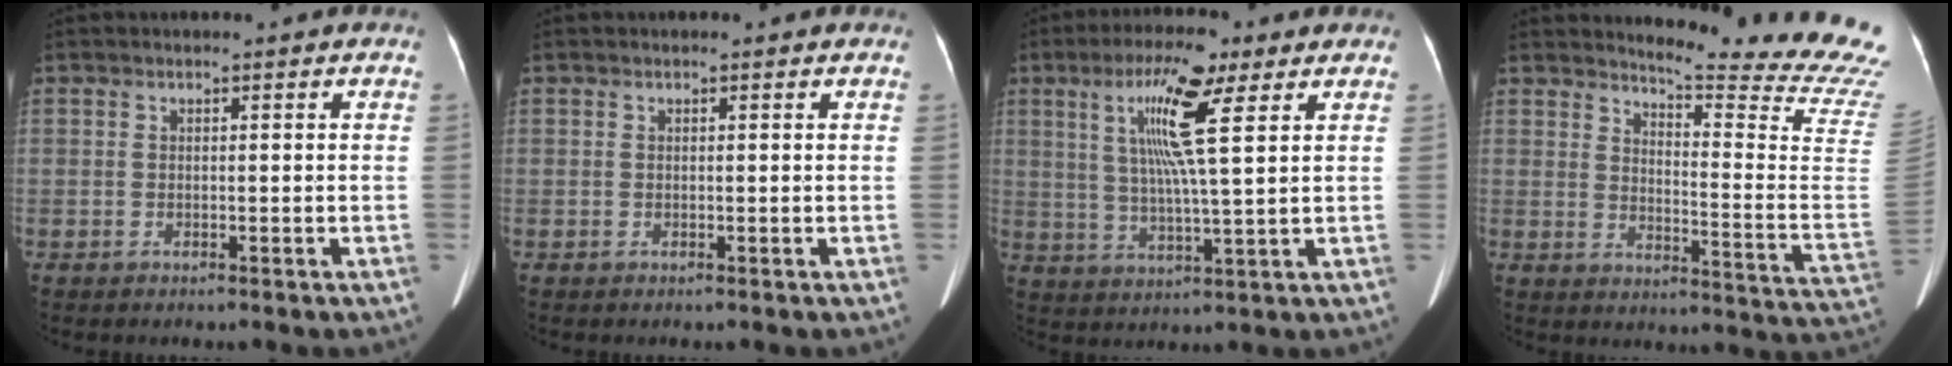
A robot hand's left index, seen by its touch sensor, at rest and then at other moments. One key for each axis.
{"total": 0.0}
{"total": 10.8, "fx": 4.5, "fy": 0.6, "fz": 9.9, "tx": -0.185, "ty": 0.007, "tz": 0.077}
{"total": 20.9, "fx": 20.0, "fy": -1.8, "fz": 6.0, "tx": -0.095, "ty": -0.173, "tz": 0.225}